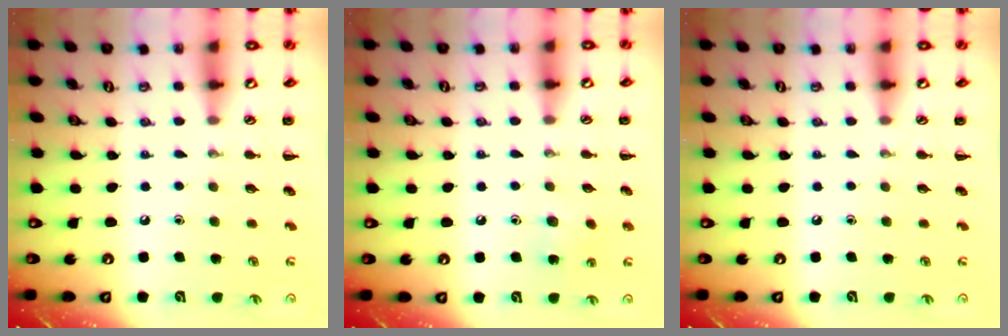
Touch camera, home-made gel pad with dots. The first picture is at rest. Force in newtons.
{"total": 5.8, "press": 5.5, "slide": 1.8}
{"total": 0.0}